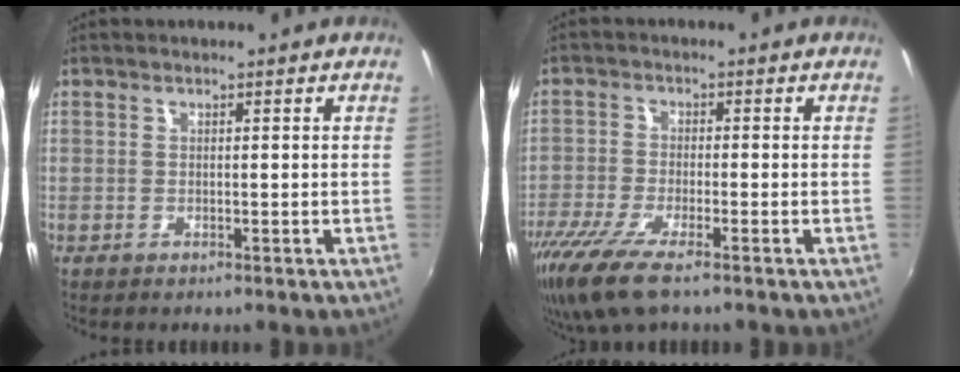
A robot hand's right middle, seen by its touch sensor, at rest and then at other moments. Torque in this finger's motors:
{"motor_torque": [1.17, -0.97, 0.41, 0.21]}